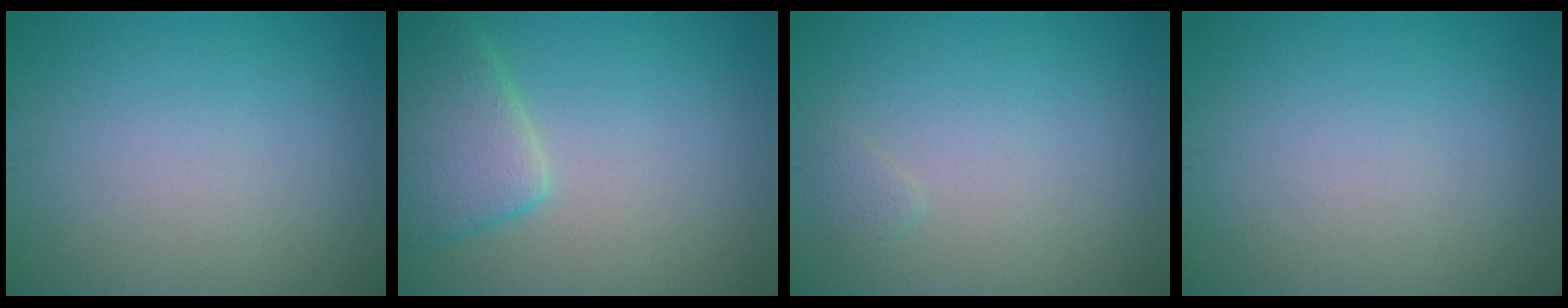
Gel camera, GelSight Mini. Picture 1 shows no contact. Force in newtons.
{"total": 5.3, "press": 5.3, "slide": 0.4}
{"total": 0.8, "press": 0.8, "slide": 0.1}
{"total": 0.0}